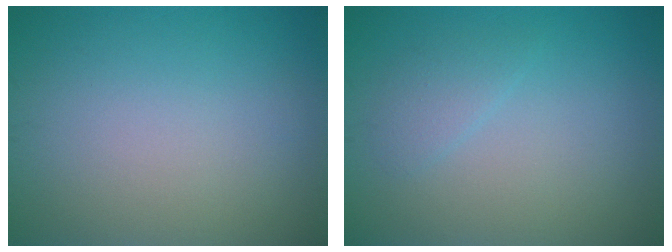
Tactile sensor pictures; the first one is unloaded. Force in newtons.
{"total": 1.3, "press": 1.3, "slide": 0.1}